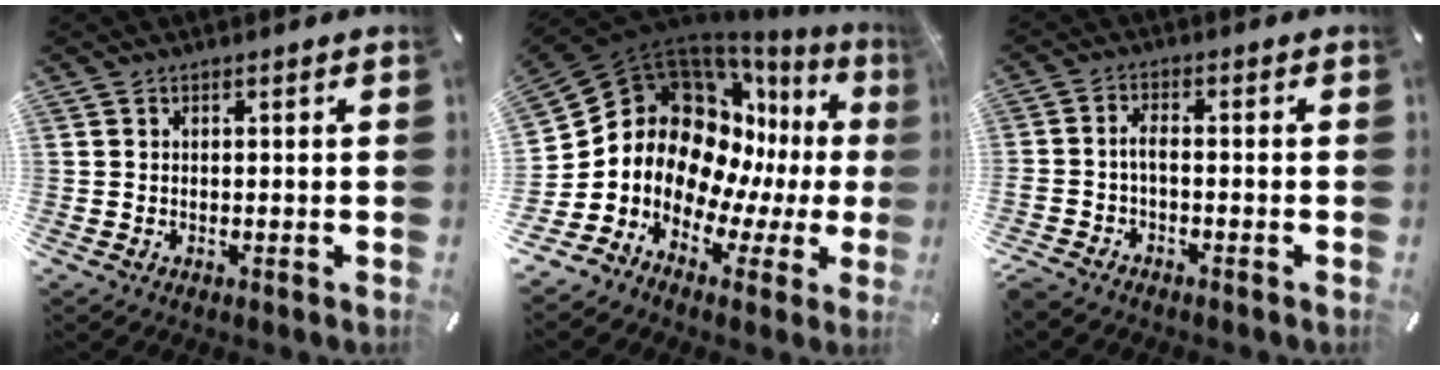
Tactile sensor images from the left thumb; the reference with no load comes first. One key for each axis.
{"total": 16.2, "fx": 2.6, "fy": 13.7, "fz": 8.3, "tx": -0.154, "ty": -0.066, "tz": 0.066}
{"total": 3.3, "fx": -2.0, "fy": 1.0, "fz": 2.4, "tx": -0.064, "ty": 0.003, "tz": -0.044}